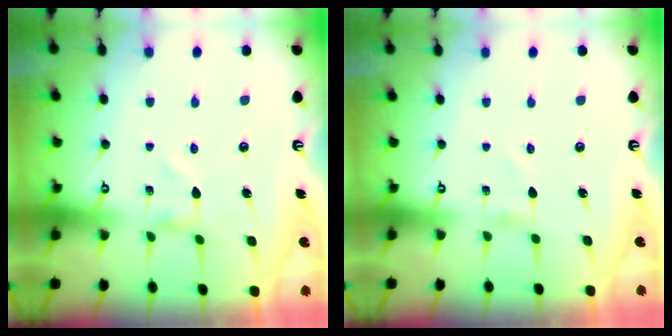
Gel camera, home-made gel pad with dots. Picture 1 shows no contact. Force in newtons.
{"total": 0.0}